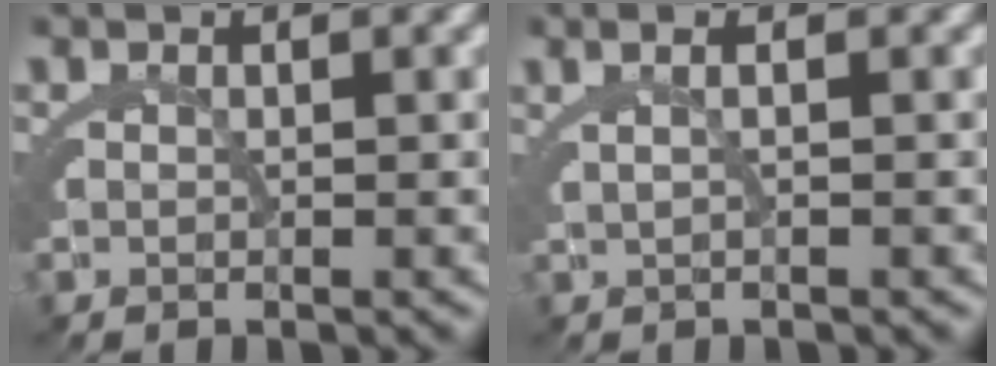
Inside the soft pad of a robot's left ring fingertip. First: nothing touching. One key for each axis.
{"total": 1.9, "fx": 0.5, "fy": 0.4, "fz": 1.7, "tx": -0.020, "ty": 0.018, "tz": 0.006}